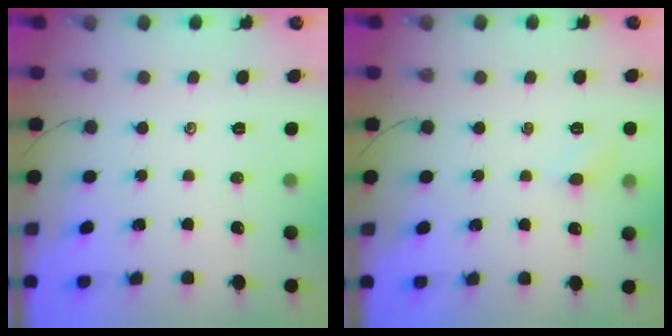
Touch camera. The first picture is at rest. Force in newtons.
{"total": 4.1, "press": 3.9, "slide": 1.3}